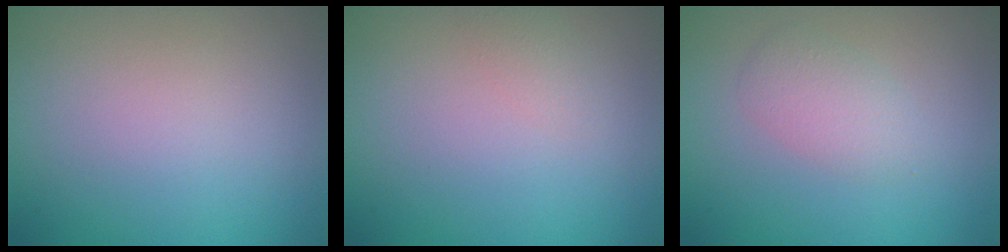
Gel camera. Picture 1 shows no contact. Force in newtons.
{"total": 1.0, "press": 1.0, "slide": 0.1}
{"total": 2.0, "press": 2.0, "slide": 0.0}